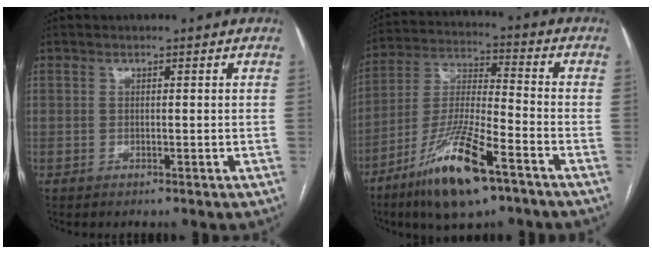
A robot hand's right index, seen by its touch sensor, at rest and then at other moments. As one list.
[{"total": 15.3, "force": [-9.0, 2.7, 12.1], "torque": [-0.247, -0.025, -0.161]}]